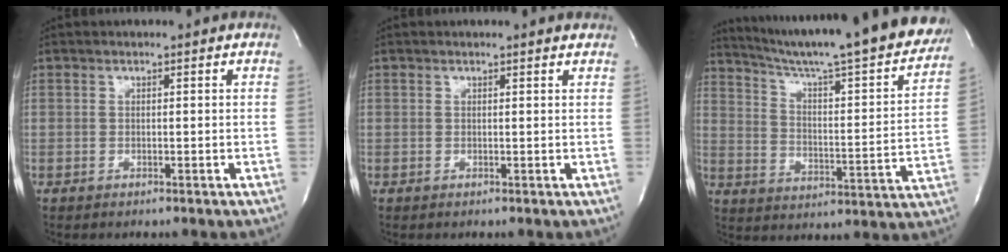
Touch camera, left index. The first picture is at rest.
{"total": 2.0, "force": [1.9, -0.1, 0.5], "torque": [-0.013, -0.001, 0.010]}
{"total": 28.2, "force": [24.9, 1.7, 13.0], "torque": [-0.205, -0.069, 0.325]}